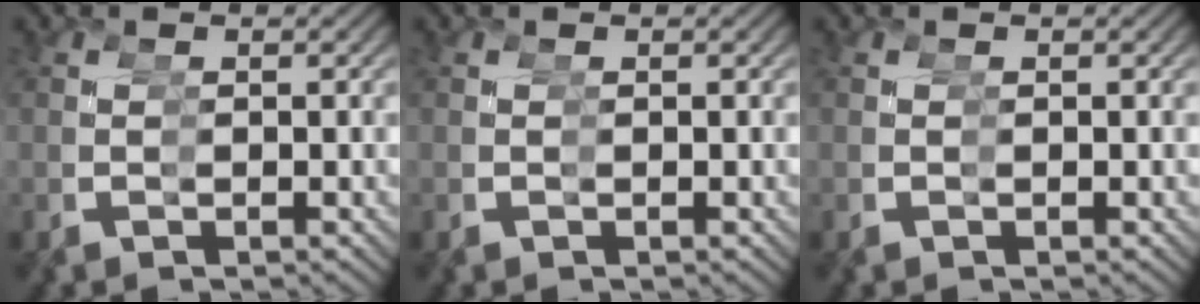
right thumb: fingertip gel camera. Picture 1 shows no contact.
{"total": 0.0}
{"total": 0.0}